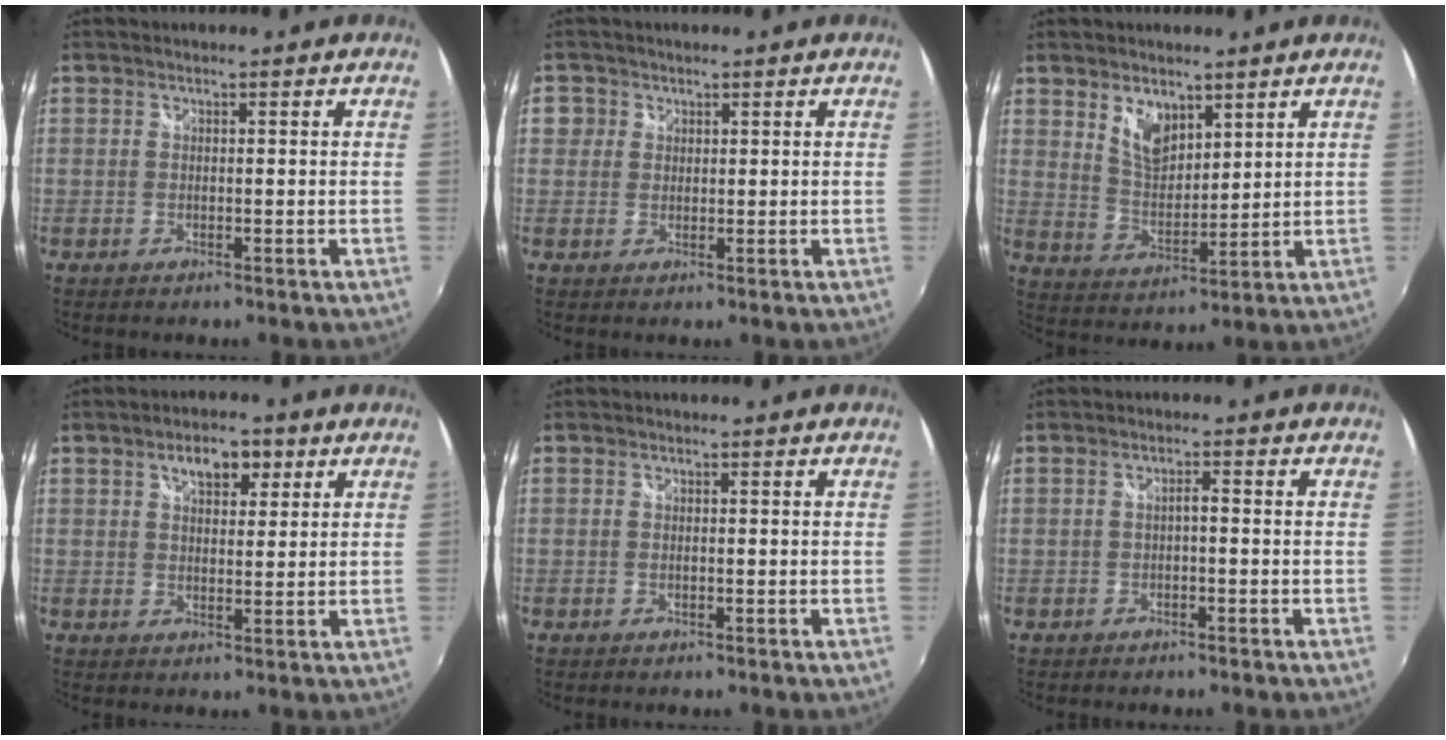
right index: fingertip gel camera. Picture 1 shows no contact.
{"total": 2.6, "force": [0.3, 2.6, 0.3], "torque": [0.001, 0.011, 0.002]}
{"total": 7.5, "force": [4.4, 4.3, 4.3], "torque": [-0.070, 0.001, 0.087]}
{"total": 6.0, "force": [3.1, 3.4, 3.8], "torque": [-0.060, 0.015, 0.049]}
{"total": 0.0}
{"total": 1.3, "force": [-0.6, 0.5, 1.0], "torque": [-0.019, 0.003, -0.010]}